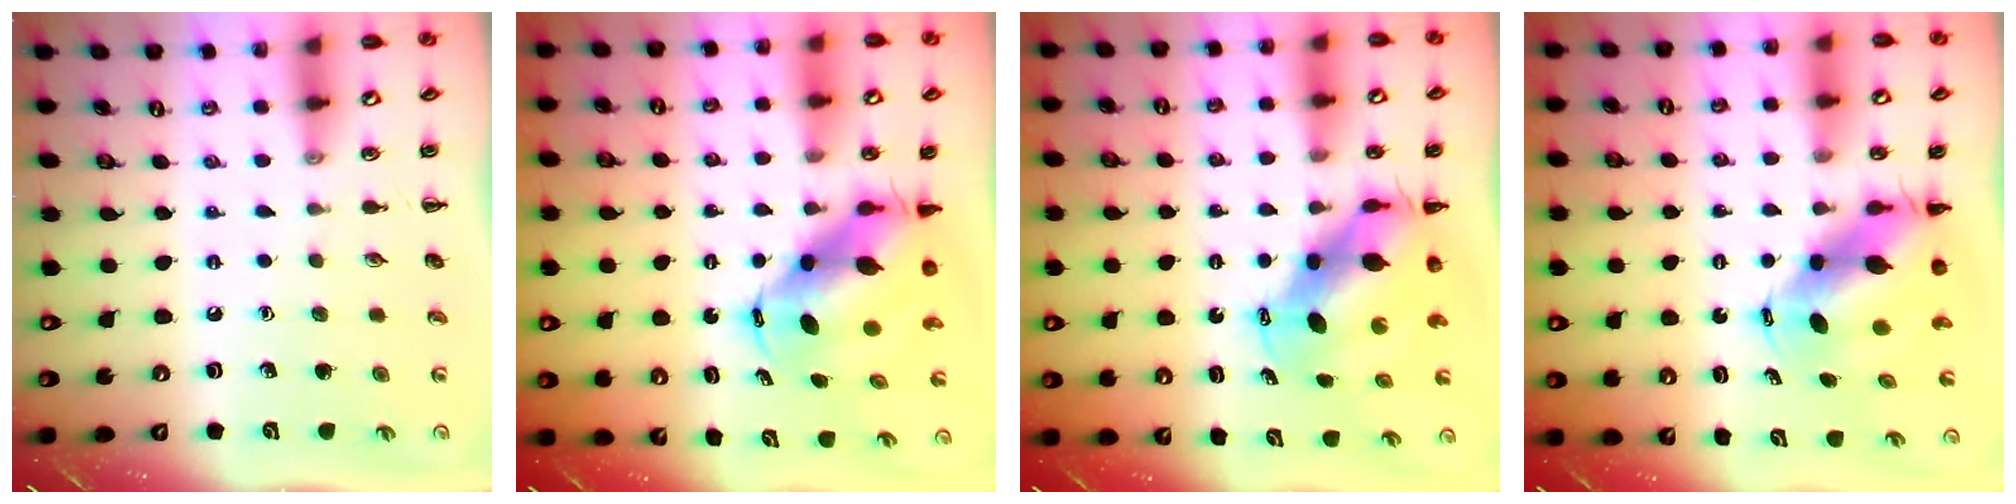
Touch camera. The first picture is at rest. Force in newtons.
{"total": 8.6, "press": 8.2, "slide": 2.4}
{"total": 8.9, "press": 8.7, "slide": 1.9}
{"total": 7.8, "press": 7.4, "slide": 2.2}